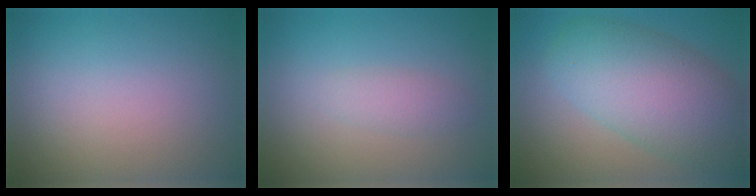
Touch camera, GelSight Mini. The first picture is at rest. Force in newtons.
{"total": 1.5, "press": 1.5, "slide": 0.0}
{"total": 8.8, "press": 8.8, "slide": 0.3}